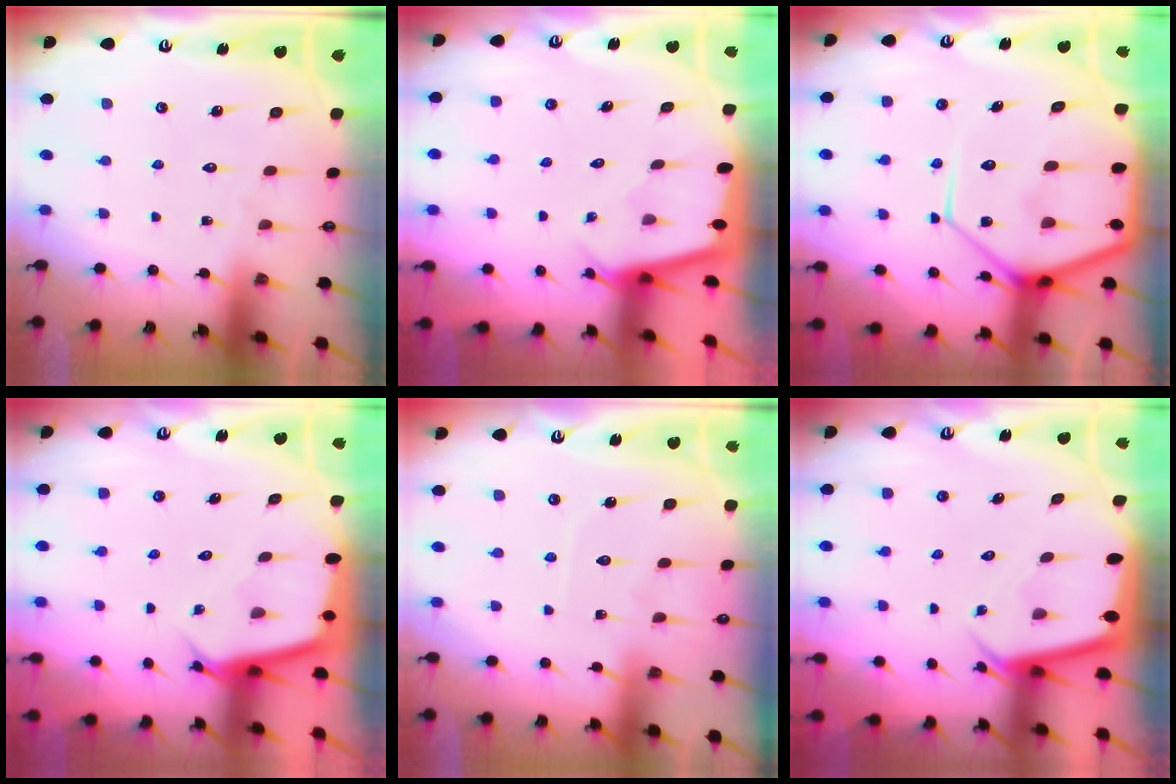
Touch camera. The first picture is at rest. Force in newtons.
{"total": 1.9, "press": 1.9, "slide": 0.1}
{"total": 18.3, "press": 18.3, "slide": 1.8}
{"total": 2.8, "press": 2.8, "slide": 0.0}
{"total": 3.0, "press": 3.0, "slide": 0.4}
{"total": 2.4, "press": 2.4, "slide": 0.1}